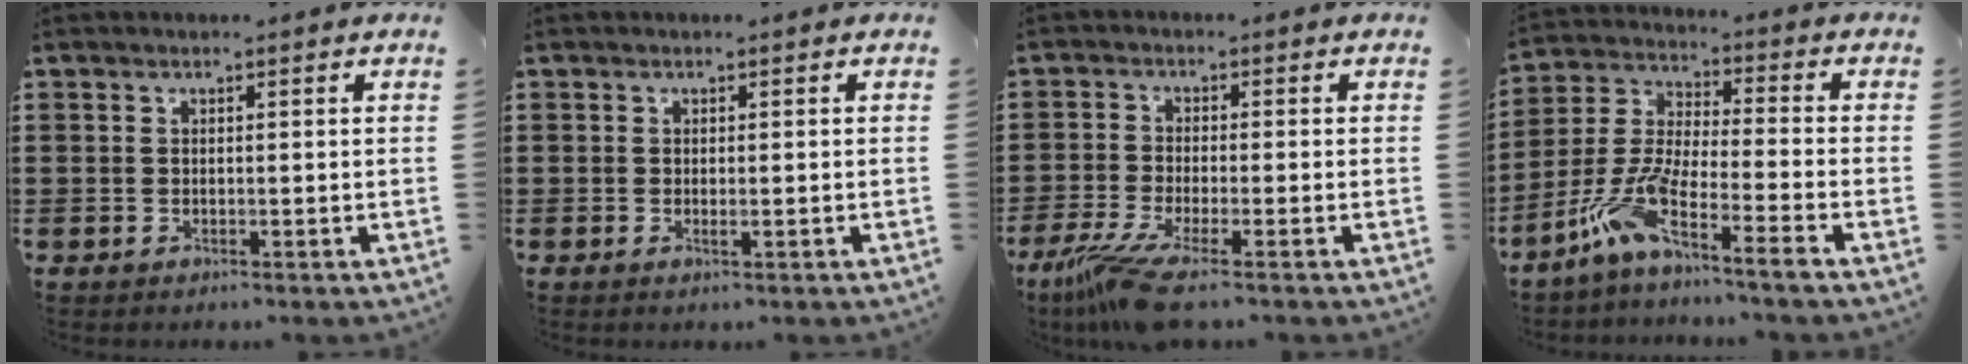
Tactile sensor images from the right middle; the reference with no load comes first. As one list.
[{"total": 0.7, "force": [0.0, 0.1, 0.7], "torque": [-0.014, -0.002, 0.000]}, {"total": 6.5, "force": [-4.2, 0.5, 4.9], "torque": [-0.121, -0.026, -0.084]}, {"total": 8.4, "force": [-6.6, 0.0, 5.1], "torque": [-0.127, -0.020, -0.139]}]